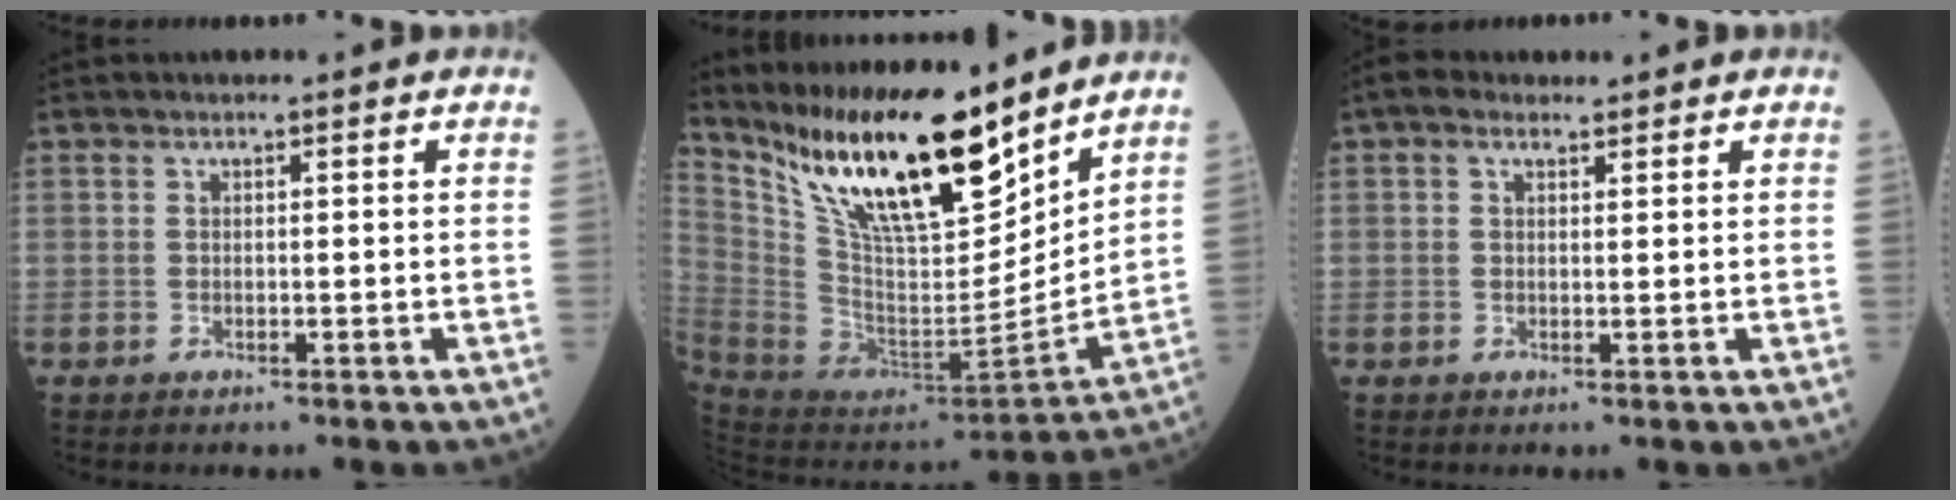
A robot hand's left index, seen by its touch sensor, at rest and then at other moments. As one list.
[{"total": 22.1, "force": [17.0, 4.4, 13.4], "torque": [-0.231, -0.014, 0.311]}, {"total": 2.1, "force": [1.4, 1.2, 1.1], "torque": [-0.028, 0.021, 0.022]}]